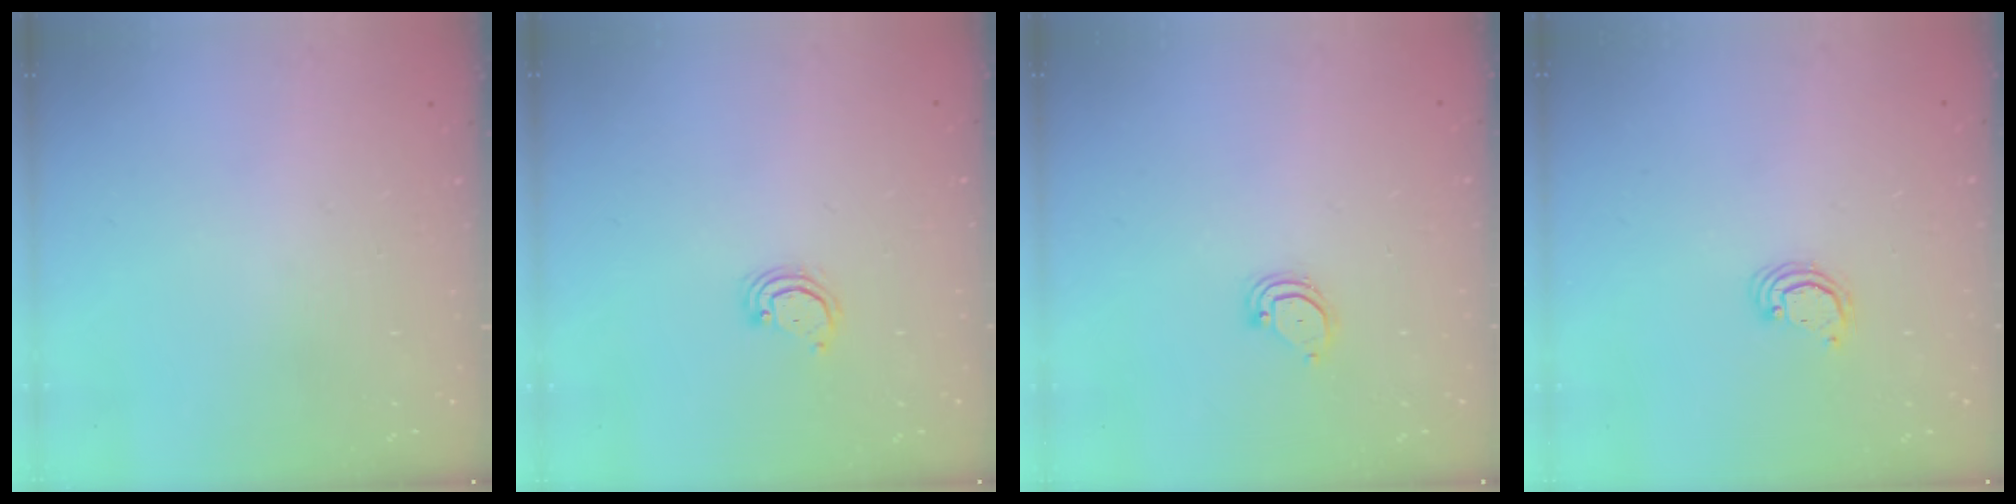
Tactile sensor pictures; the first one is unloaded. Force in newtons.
{"total": 2.8, "press": 2.8, "slide": 0.2}
{"total": 3.6, "press": 3.5, "slide": 0.3}
{"total": 2.4, "press": 2.4, "slide": 0.3}